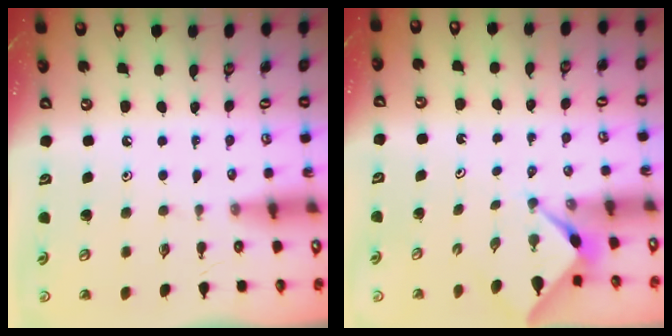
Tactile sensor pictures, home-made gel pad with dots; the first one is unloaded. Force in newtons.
{"total": 2.4, "press": 2.4, "slide": 0.3}